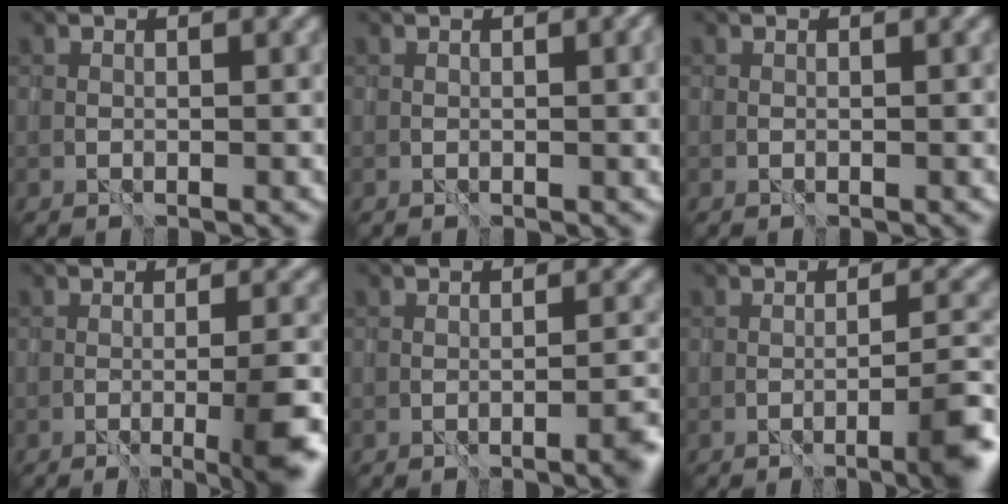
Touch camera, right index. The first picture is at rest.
{"total": 2.3, "force": [0.3, 0.8, 2.2], "torque": [-0.027, -0.003, 0.011]}
{"total": 0.0}
{"total": 5.3, "force": [-1.7, 1.0, 4.9], "torque": [-0.057, -0.002, -0.024]}
{"total": 2.3, "force": [-1.3, 0.2, 1.8], "torque": [-0.023, 0.002, -0.019]}
{"total": 4.7, "force": [-2.4, 0.6, 4.0], "torque": [-0.052, 0.004, -0.037]}